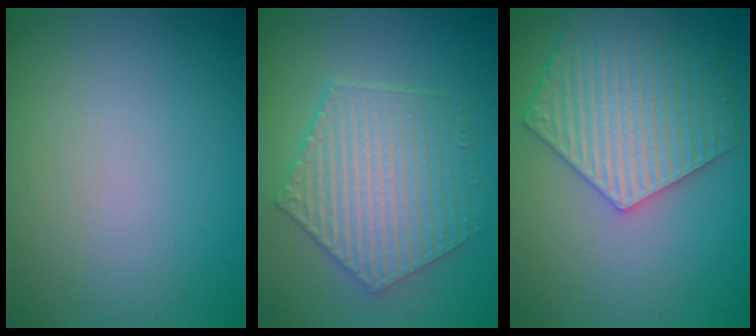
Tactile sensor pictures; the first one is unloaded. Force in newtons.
{"total": 5.8, "press": 4.7, "slide": 3.4}
{"total": 5.4, "press": 5.0, "slide": 2.1}